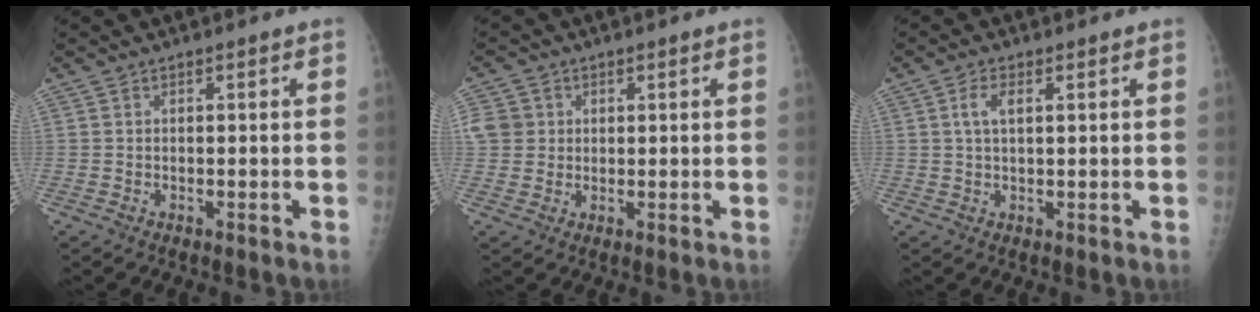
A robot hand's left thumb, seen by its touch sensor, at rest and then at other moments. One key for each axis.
{"total": 5.6, "fx": 1.3, "fy": 5.1, "fz": 1.7, "tx": -0.016, "ty": 0.006, "tz": 0.026}
{"total": 3.6, "fx": 1.1, "fy": 1.6, "fz": 3.0, "tx": -0.060, "ty": 0.006, "tz": 0.022}